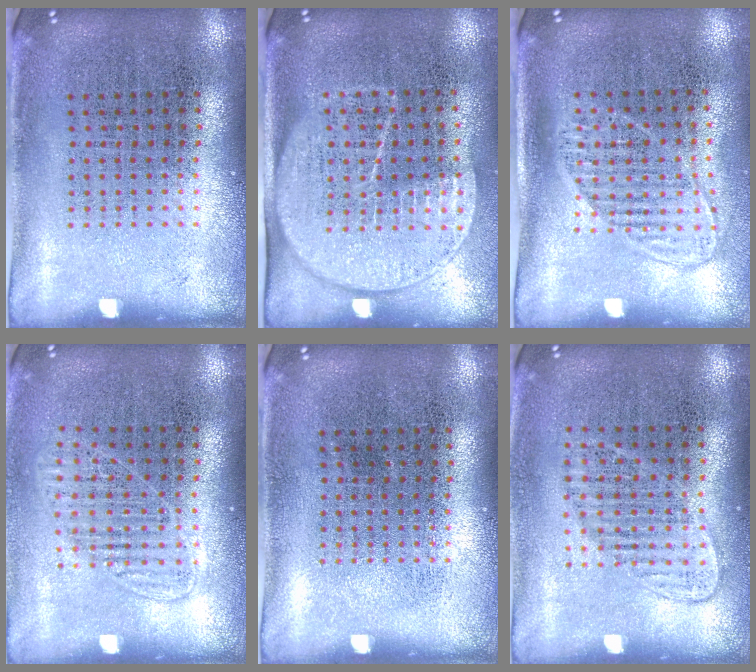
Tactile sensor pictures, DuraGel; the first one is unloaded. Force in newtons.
{"total": 1.8, "press": 1.5, "slide": 1.0}
{"total": 1.5, "press": 1.3, "slide": 0.7}
{"total": 1.2, "press": 1.1, "slide": 0.5}
{"total": 0.0}
{"total": 1.2, "press": 1.0, "slide": 0.6}